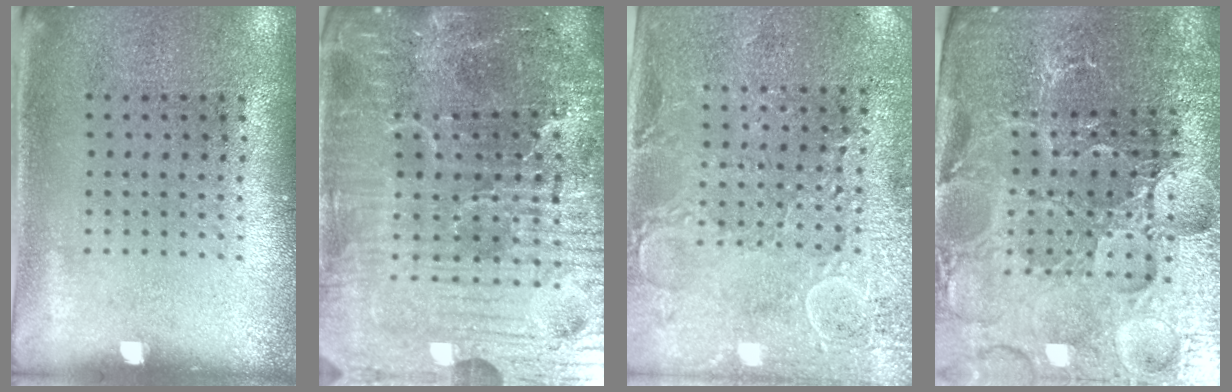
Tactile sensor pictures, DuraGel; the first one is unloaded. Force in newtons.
{"total": 7.3, "press": 6.6, "slide": 3.1}
{"total": 2.7, "press": 2.7, "slide": 0.6}
{"total": 5.3, "press": 5.0, "slide": 1.6}